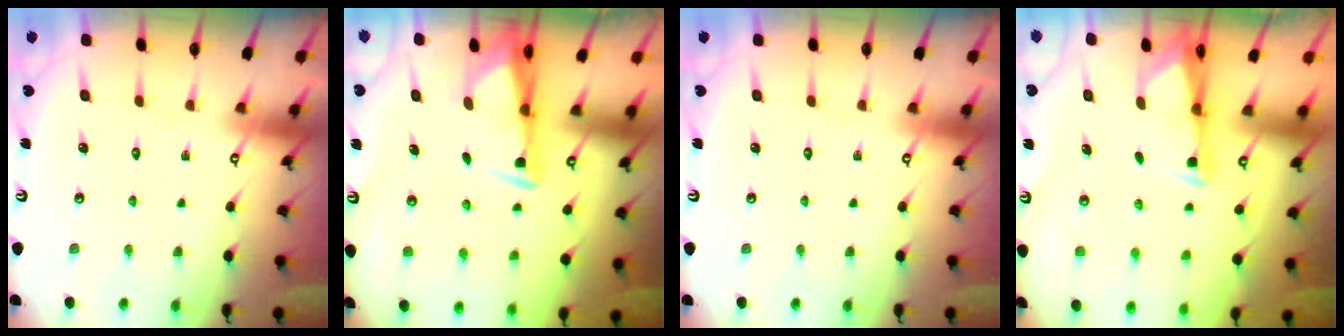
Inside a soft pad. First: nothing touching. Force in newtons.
{"total": 2.9, "press": 2.8, "slide": 0.9}
{"total": 0.0}
{"total": 2.7, "press": 2.7, "slide": 0.4}